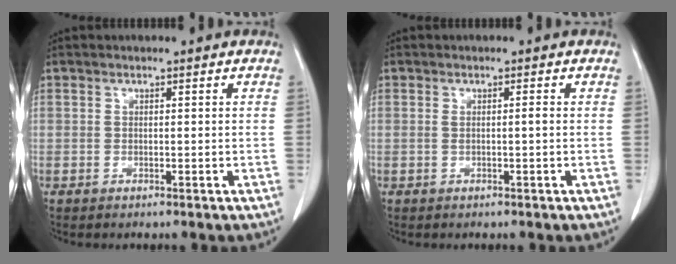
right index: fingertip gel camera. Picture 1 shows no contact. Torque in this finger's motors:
{"motor_torque": [0.09, 0.00, 0.01, 0.00]}